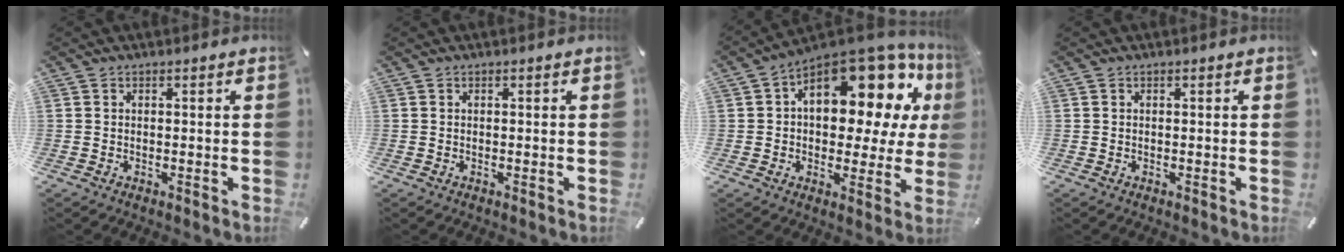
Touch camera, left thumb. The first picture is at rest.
{"total": 0.0}
{"total": 17.5, "force": [8.5, 9.4, 12.0], "torque": [-0.162, -0.072, 0.139]}
{"total": 0.0}